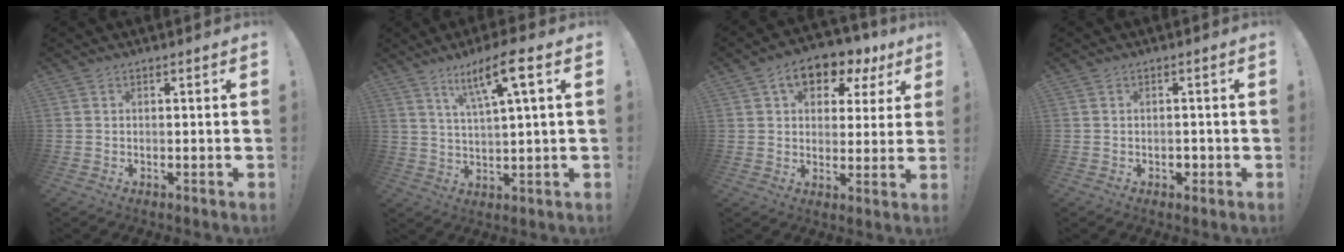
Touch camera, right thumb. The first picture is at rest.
{"total": 10.5, "force": [5.3, 1.1, 9.0], "torque": [-0.161, -0.015, 0.083]}
{"total": 10.7, "force": [5.7, 6.7, 6.1], "torque": [-0.092, -0.027, 0.106]}
{"total": 1.9, "force": [-0.8, 1.5, 0.8], "torque": [-0.007, 0.000, -0.015]}